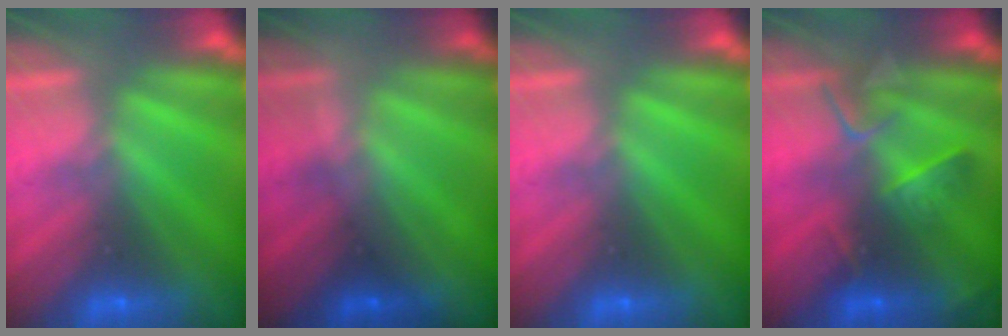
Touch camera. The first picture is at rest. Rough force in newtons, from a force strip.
{"total": 1.3}
{"total": 0.0}
{"total": 2.6}